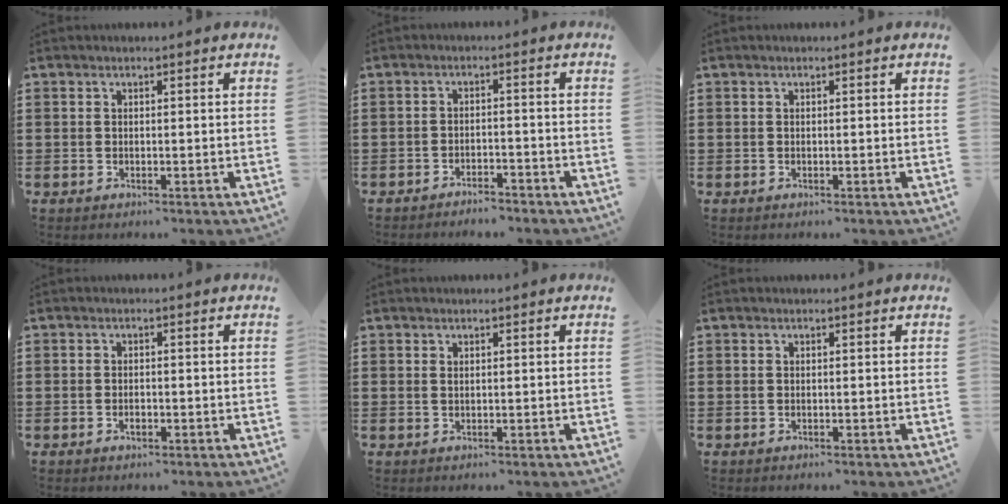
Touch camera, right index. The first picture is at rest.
{"total": 2.5, "force": [-2.5, 0.2, 0.0], "torque": [-0.009, 0.002, -0.054]}
{"total": 0.0}
{"total": 1.2, "force": [-0.6, 0.4, 1.0], "torque": [-0.021, -0.005, -0.011]}
{"total": 0.5, "force": [0.3, 0.2, 0.4], "torque": [-0.009, 0.001, 0.005]}
{"total": 0.0}